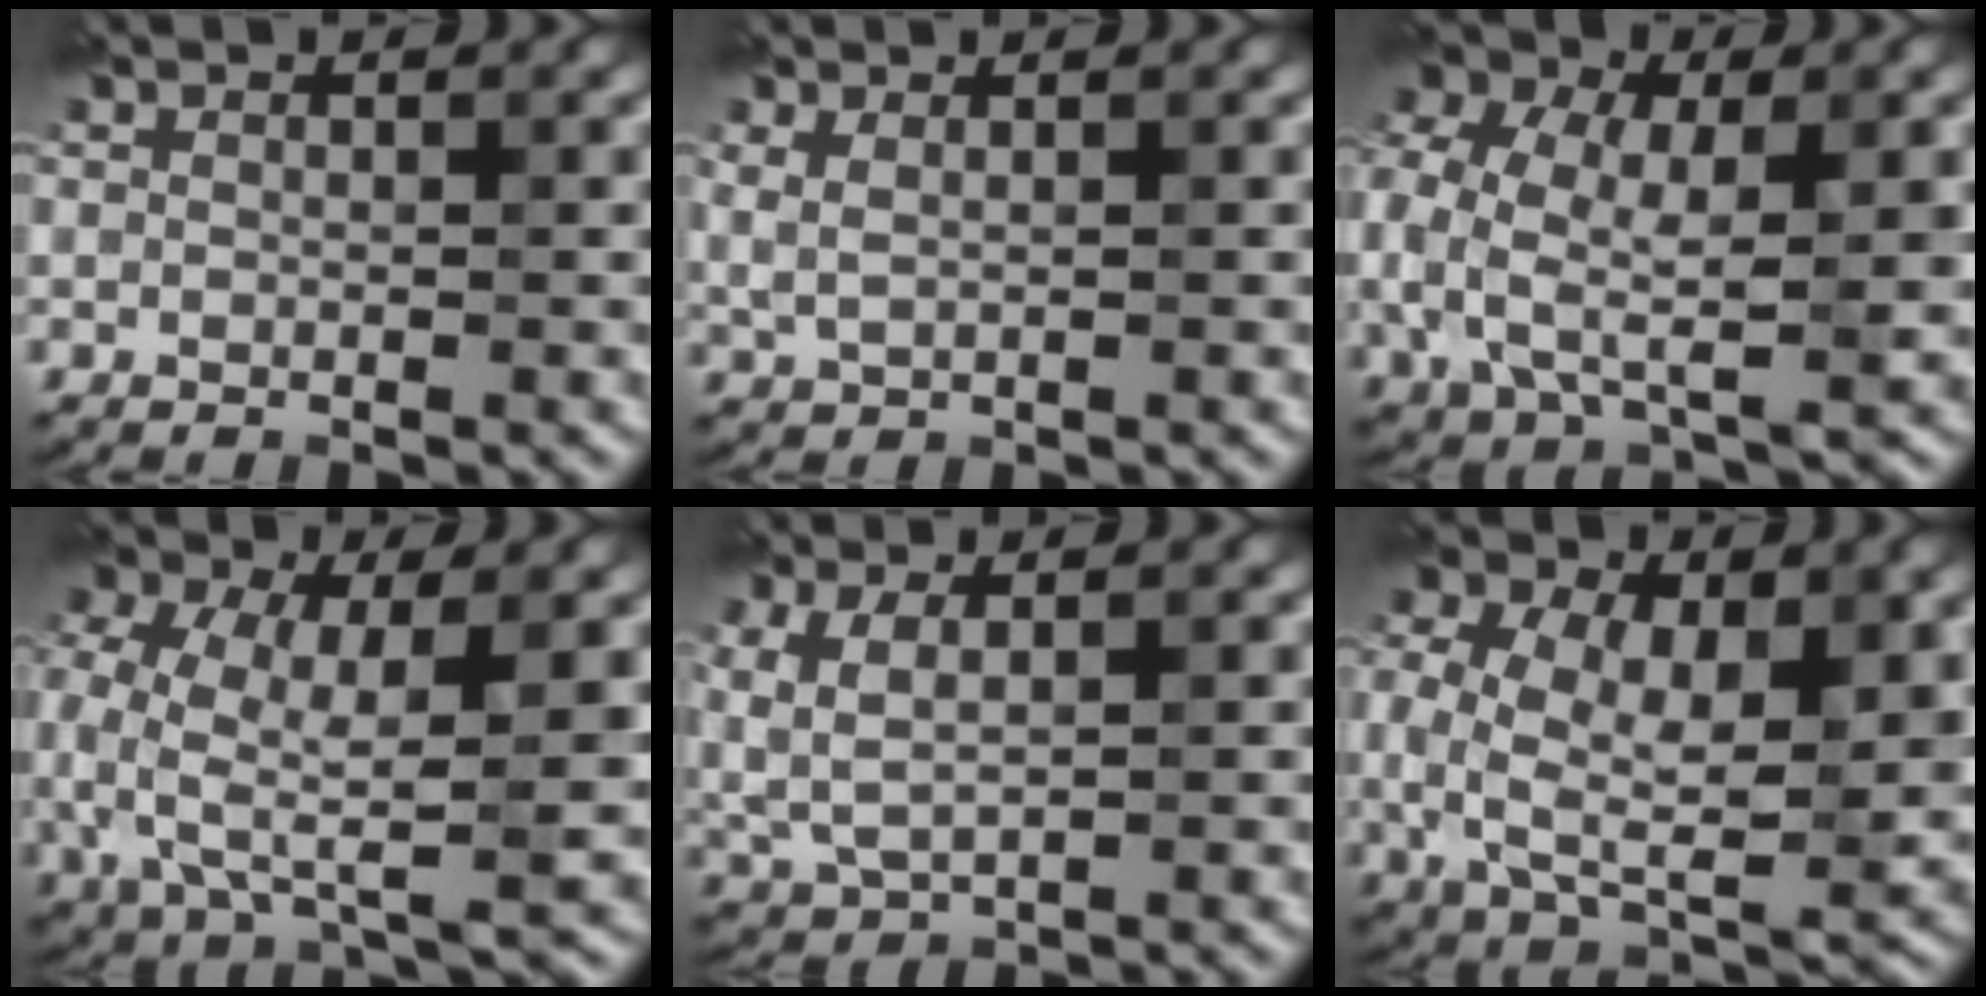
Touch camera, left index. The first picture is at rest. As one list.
[{"total": 1.2, "force": [0.7, 0.5, 0.9], "torque": [-0.025, 0.002, 0.018]}, {"total": 10.6, "force": [-0.3, 6.9, 8.1], "torque": [-0.198, 0.002, -0.009]}, {"total": 10.4, "force": [-0.3, 5.8, 8.6], "torque": [-0.192, -0.006, -0.009]}, {"total": 3.8, "force": [1.0, 2.0, 3.1], "torque": [-0.083, 0.006, 0.022]}, {"total": 11.3, "force": [0.7, 7.0, 8.9], "torque": [-0.192, 0.000, 0.009]}]